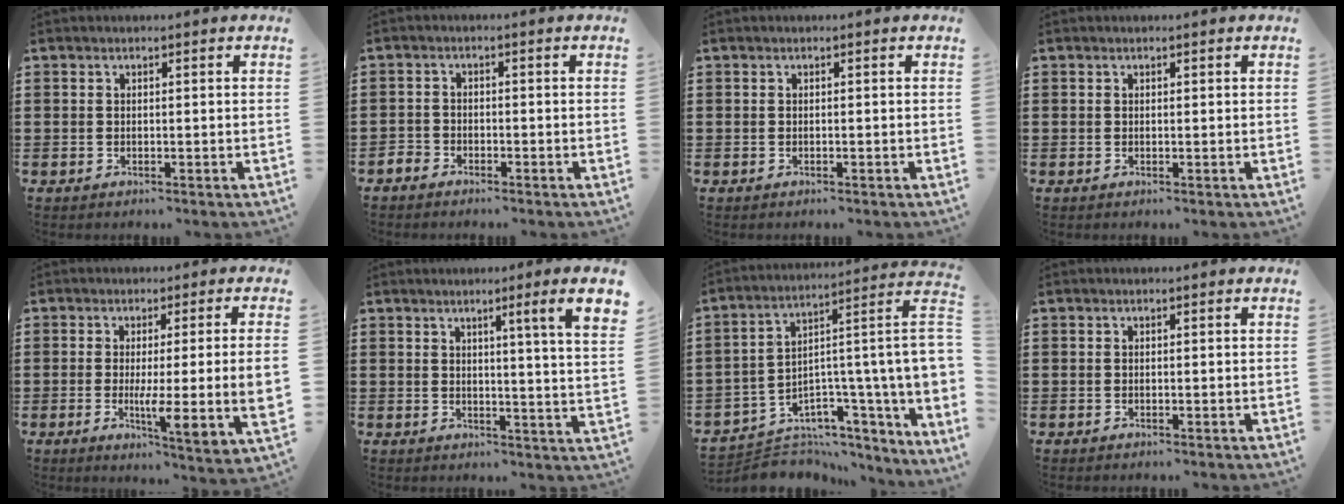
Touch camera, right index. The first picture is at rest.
{"total": 1.7, "force": [-1.5, 0.6, -0.1], "torque": [-0.004, 0.005, -0.034]}
{"total": 0.0}
{"total": 0.0}
{"total": 8.3, "force": [-0.4, 0.7, 8.3], "torque": [-0.134, -0.021, -0.009]}
{"total": 4.6, "force": [2.4, -1.1, 3.8], "torque": [-0.064, -0.020, 0.030]}
{"total": 6.2, "force": [0.0, 2.6, 5.6], "torque": [-0.110, -0.029, 0.000]}
{"total": 0.0}